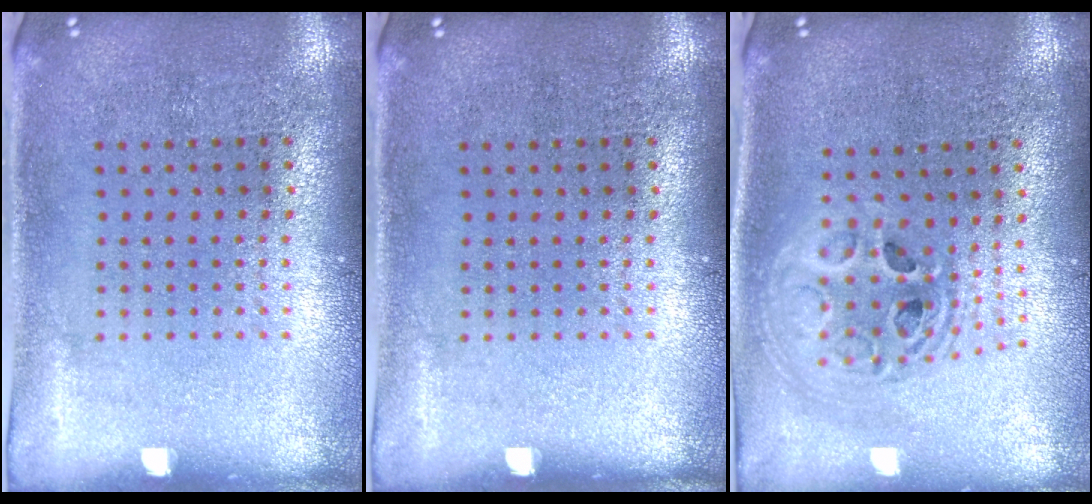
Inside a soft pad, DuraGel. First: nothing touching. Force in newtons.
{"total": 0.0}
{"total": 2.1, "press": 1.7, "slide": 1.3}